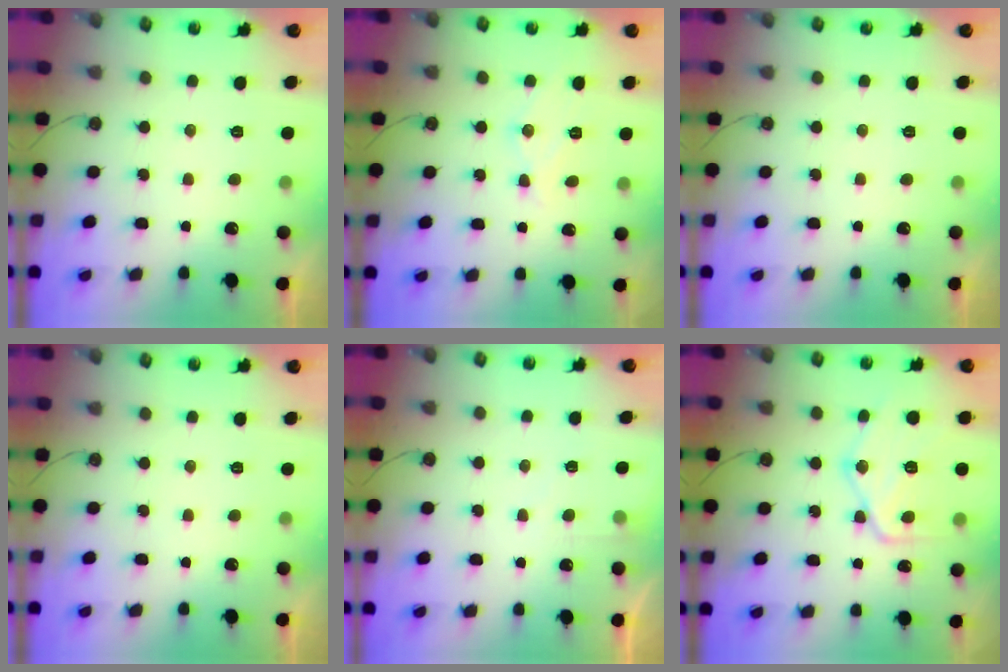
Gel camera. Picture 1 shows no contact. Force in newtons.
{"total": 8.9, "press": 8.9, "slide": 0.4}
{"total": 0.0}
{"total": 0.0}
{"total": 3.6, "press": 3.6, "slide": 0.5}
{"total": 17.8, "press": 17.7, "slide": 1.8}